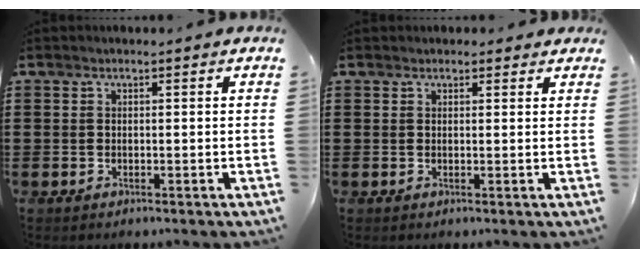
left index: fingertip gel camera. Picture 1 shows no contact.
{"total": 1.2, "force": [1.0, 0.5, 0.2], "torque": [0.003, 0.002, 0.018]}